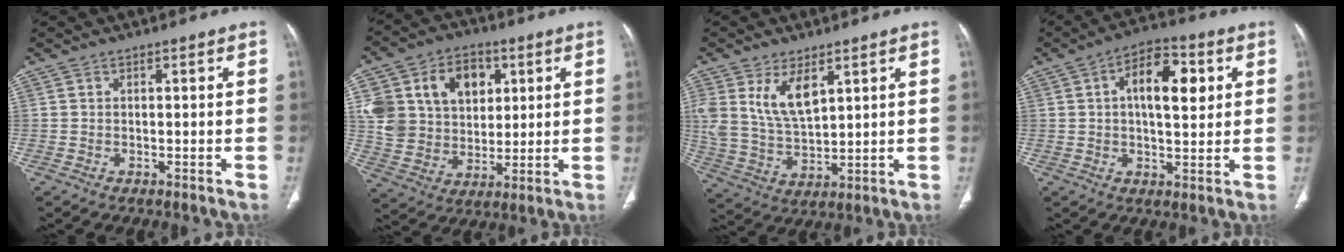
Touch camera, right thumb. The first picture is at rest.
{"total": 18.6, "force": [5.8, 14.3, 10.3], "torque": [-0.162, 0.007, 0.114]}
{"total": 10.1, "force": [4.8, 5.0, 7.3], "torque": [-0.129, -0.022, 0.106]}
{"total": 11.5, "force": [2.8, 5.5, 9.7], "torque": [-0.129, 0.005, 0.038]}